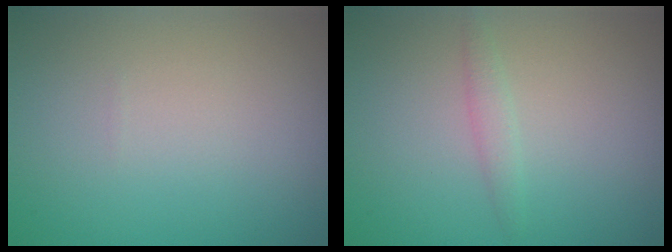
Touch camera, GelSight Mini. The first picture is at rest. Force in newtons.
{"total": 1.1, "press": 1.1, "slide": 0.0}